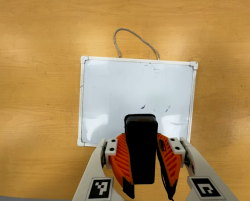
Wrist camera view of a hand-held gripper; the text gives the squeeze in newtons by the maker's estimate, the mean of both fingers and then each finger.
{"total": 8.1, "left": 6.4, "right": 9.9}